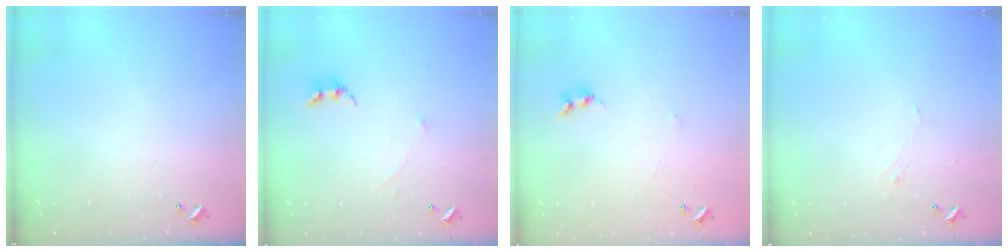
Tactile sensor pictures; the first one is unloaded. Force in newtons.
{"total": 0.7, "press": 0.6, "slide": 0.4}
{"total": 6.5, "press": 6.5, "slide": 0.3}
{"total": 0.8, "press": 0.5, "slide": 0.6}